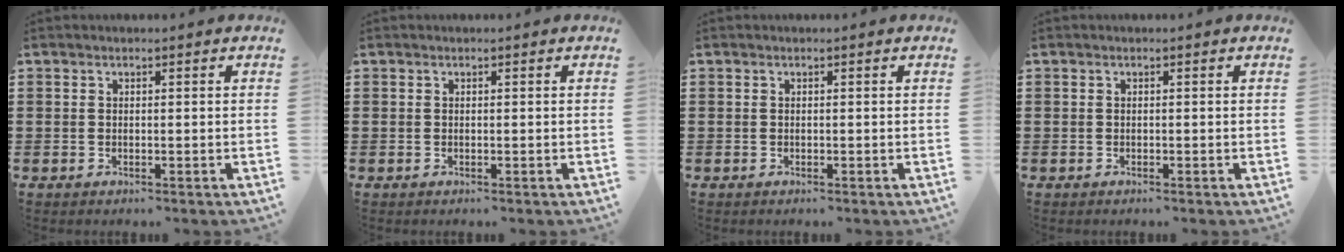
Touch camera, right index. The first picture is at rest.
{"total": 0.0}
{"total": 0.0}
{"total": 0.0}